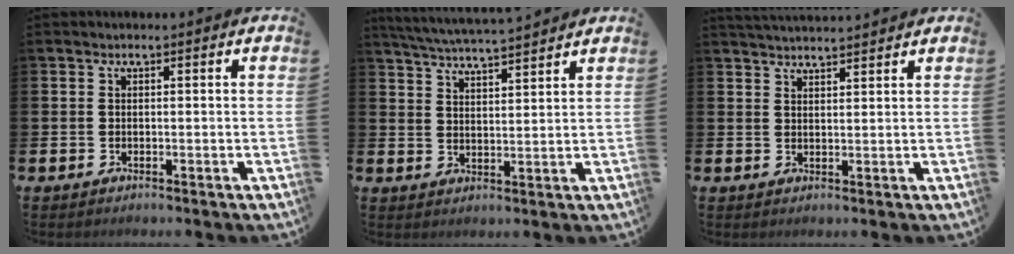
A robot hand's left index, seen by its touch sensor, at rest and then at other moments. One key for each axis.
{"total": 5.4, "fx": 5.3, "fy": 0.0, "fz": 1.0, "tx": -0.044, "ty": -0.027, "tz": 0.095}
{"total": 3.0, "fx": 3.0, "fy": 0.1, "fz": 0.2, "tx": -0.010, "ty": -0.014, "tz": 0.056}